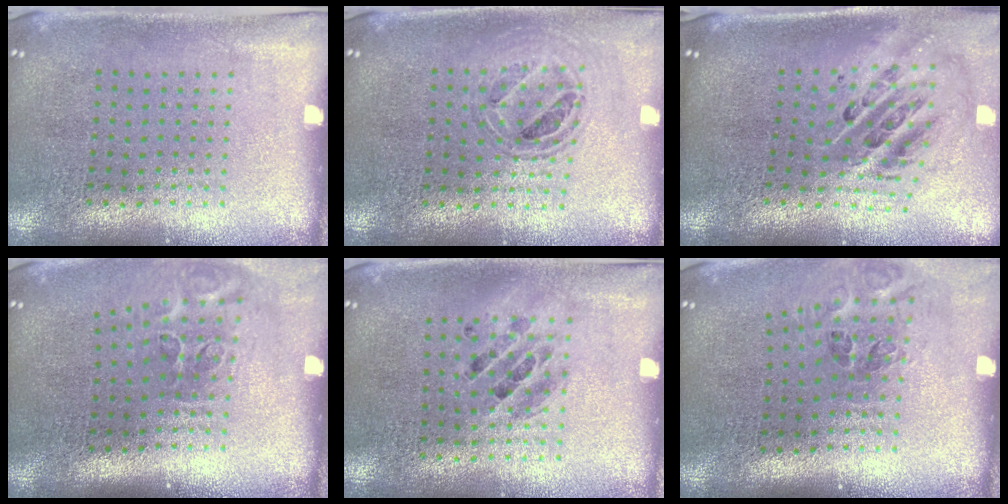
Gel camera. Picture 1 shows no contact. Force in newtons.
{"total": 0.9, "press": 0.8, "slide": 0.2}
{"total": 2.7, "press": 1.9, "slide": 1.9}
{"total": 2.0, "press": 1.2, "slide": 1.7}
{"total": 1.2, "press": 1.1, "slide": 0.4}
{"total": 1.2, "press": 0.9, "slide": 0.7}